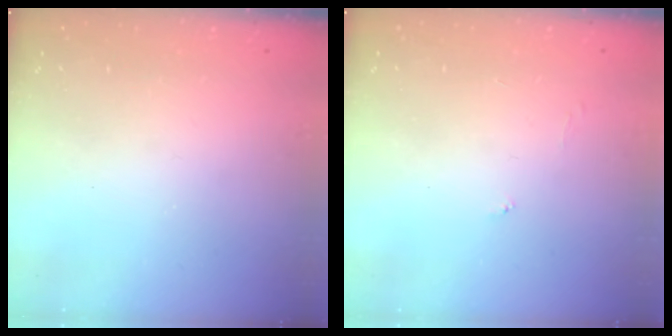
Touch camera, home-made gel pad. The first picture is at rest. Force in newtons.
{"total": 3.9, "press": 3.9, "slide": 0.3}